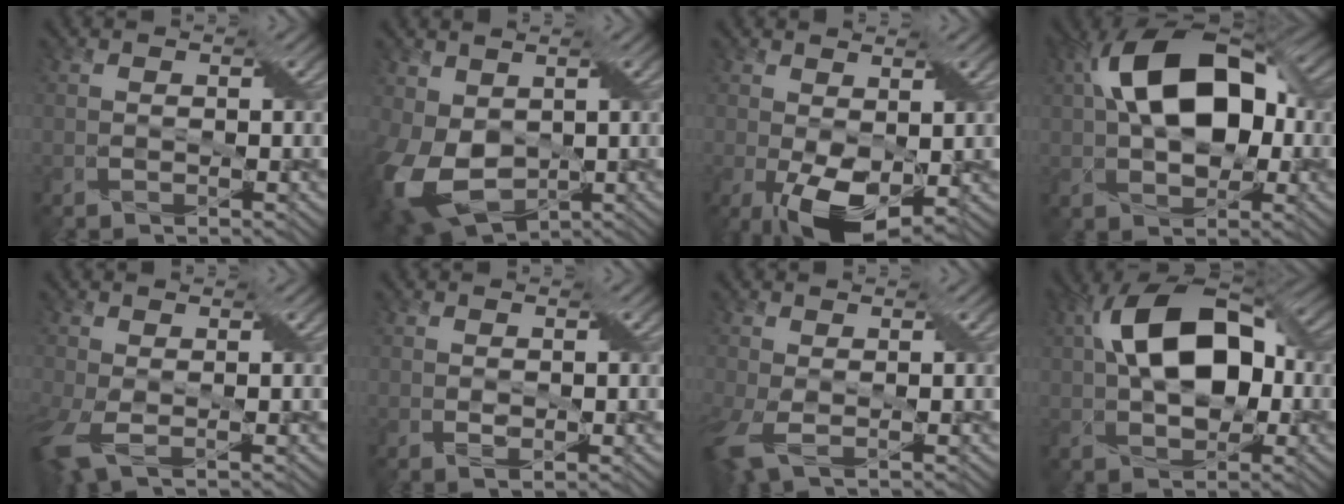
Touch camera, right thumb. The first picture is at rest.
{"total": 10.3, "force": [-0.7, 7.0, 7.5], "torque": [-0.202, -0.019, -0.011]}
{"total": 7.7, "force": [-1.3, 3.8, 6.5], "torque": [-0.132, -0.011, -0.018]}
{"total": 15.4, "force": [2.3, 9.1, 12.1], "torque": [-0.211, 0.029, 0.028]}
{"total": 4.0, "force": [-0.6, 1.9, 3.5], "torque": [-0.099, -0.006, -0.012]}
{"total": 1.2, "force": [0.4, 0.4, 1.0], "torque": [-0.022, 0.001, 0.011]}
{"total": 3.6, "force": [-0.4, 1.6, 3.2], "torque": [-0.092, -0.003, -0.010]}
{"total": 14.0, "force": [1.8, 8.2, 11.2], "torque": [-0.201, 0.028, 0.020]}